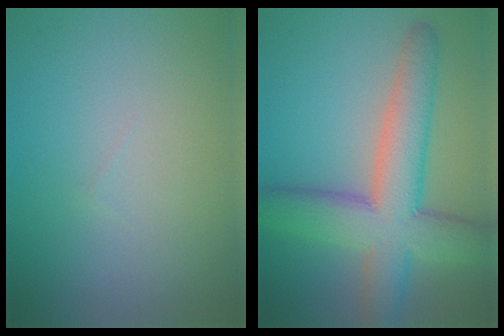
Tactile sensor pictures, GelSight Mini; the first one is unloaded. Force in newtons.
{"total": 8.7, "press": 8.7, "slide": 0.5}